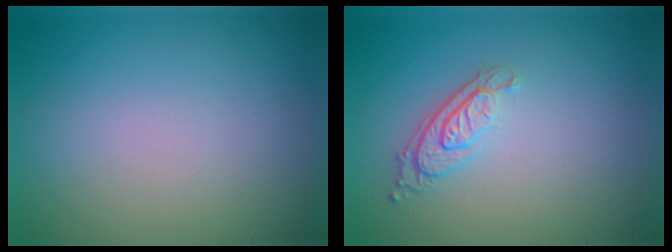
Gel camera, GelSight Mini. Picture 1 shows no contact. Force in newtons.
{"total": 2.9, "press": 2.0, "slide": 2.0}